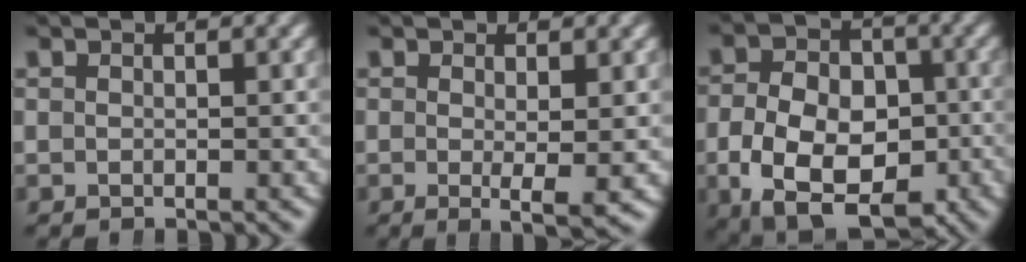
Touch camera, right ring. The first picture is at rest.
{"total": 3.0, "force": [-0.9, 0.3, 2.8], "torque": [-0.047, -0.020, -0.008]}
{"total": 13.2, "force": [-5.5, 9.0, 7.9], "torque": [-0.147, -0.062, -0.065]}